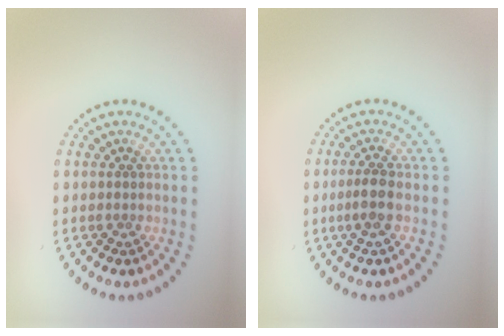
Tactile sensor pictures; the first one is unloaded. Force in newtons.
{"total": 2.0, "press": 1.7, "slide": 0.9}